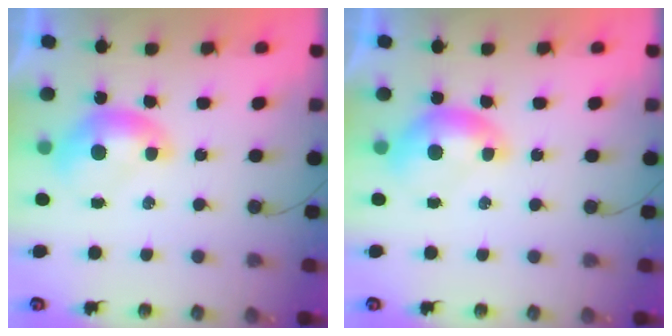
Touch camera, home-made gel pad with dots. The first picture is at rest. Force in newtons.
{"total": 0.0}